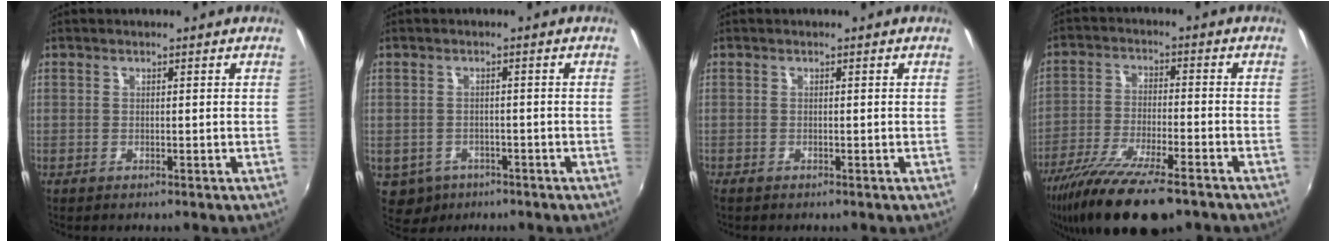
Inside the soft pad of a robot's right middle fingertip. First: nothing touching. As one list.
[{"total": 5.5, "force": [-2.6, 4.4, 1.9], "torque": [-0.047, -0.009, -0.032]}, {"total": 0.5, "force": [-0.5, 0.2, 0.1], "torque": [-0.003, -0.004, -0.011]}, {"total": 17.5, "force": [-12.9, 4.3, 11.0], "torque": [-0.222, -0.047, -0.224]}]